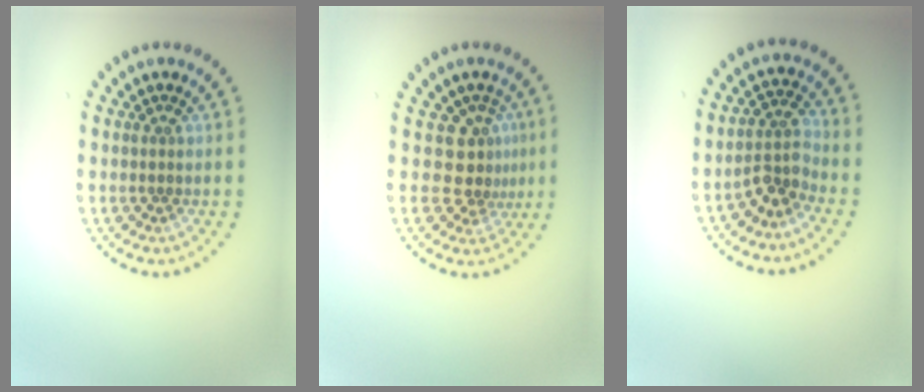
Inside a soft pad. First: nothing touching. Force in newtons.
{"total": 2.9, "press": 2.1, "slide": 2.0}
{"total": 2.7, "press": 2.0, "slide": 1.8}